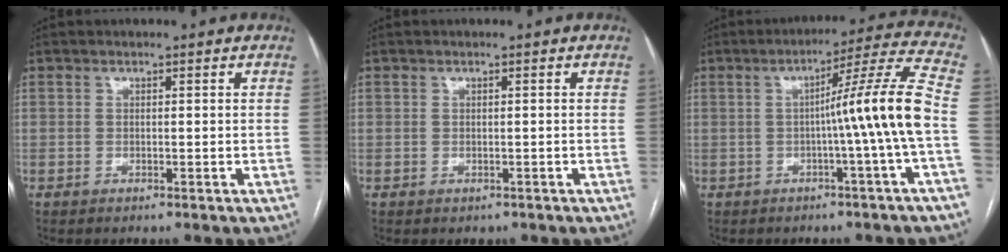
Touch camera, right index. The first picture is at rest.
{"total": 0.9, "force": [-0.3, 0.8, 0.1], "torque": [-0.004, 0.003, 0.000]}
{"total": 11.2, "force": [-1.6, -2.6, 10.7], "torque": [-0.148, 0.012, -0.023]}